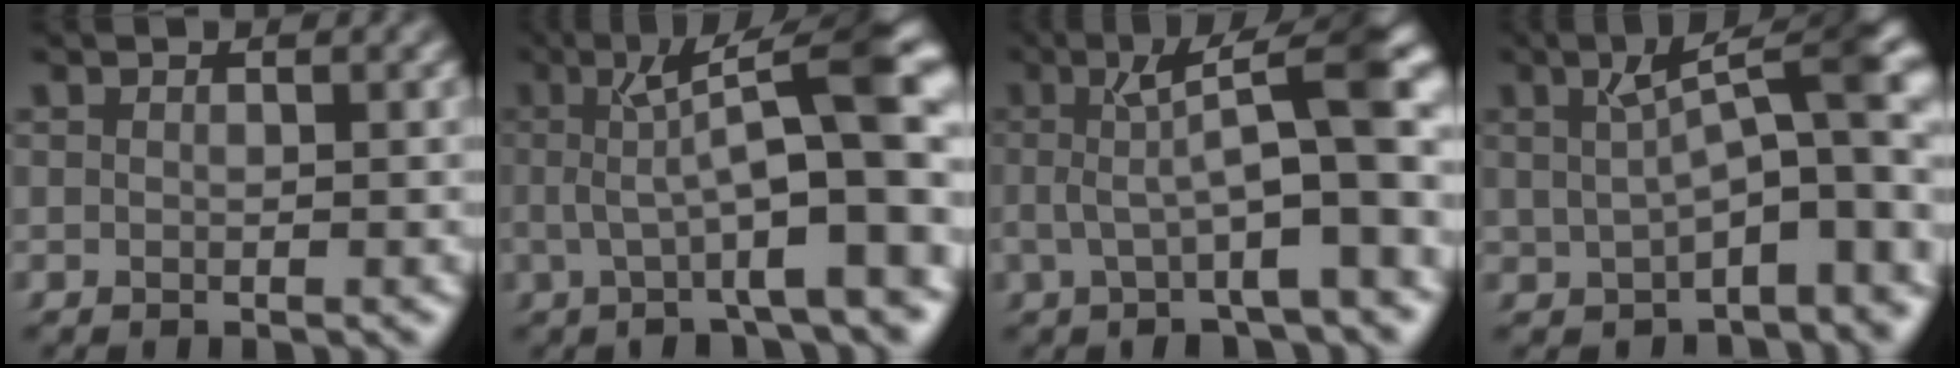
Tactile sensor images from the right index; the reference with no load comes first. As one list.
[{"total": 9.8, "force": [0.6, 2.9, 9.3], "torque": [-0.126, 0.010, 0.005]}, {"total": 7.3, "force": [0.1, 1.8, 7.1], "torque": [-0.101, 0.008, 0.001]}, {"total": 7.5, "force": [-0.5, 3.0, 6.9], "torque": [-0.078, -0.009, 0.006]}]